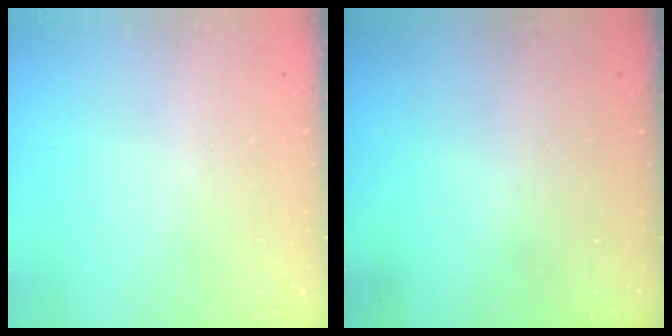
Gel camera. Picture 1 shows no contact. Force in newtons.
{"total": 0.0}